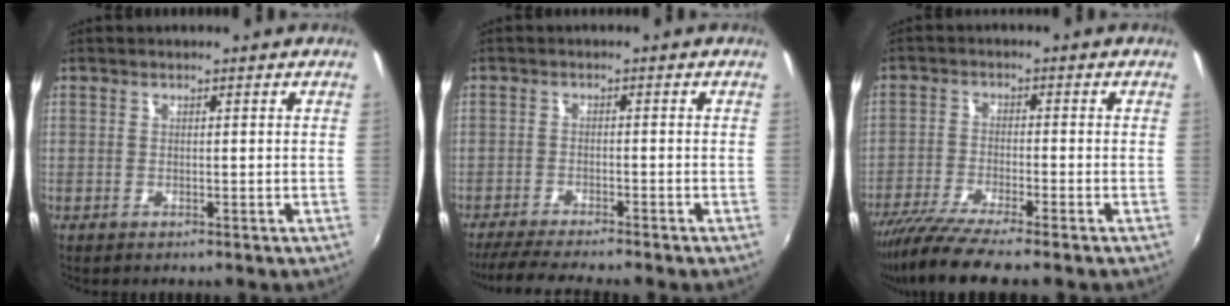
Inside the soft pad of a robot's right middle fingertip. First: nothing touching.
{"total": 7.6, "force": [-6.8, -0.4, 3.4], "torque": [-0.084, -0.016, -0.110]}
{"total": 8.9, "force": [-7.4, -0.1, 4.9], "torque": [-0.110, -0.030, -0.131]}